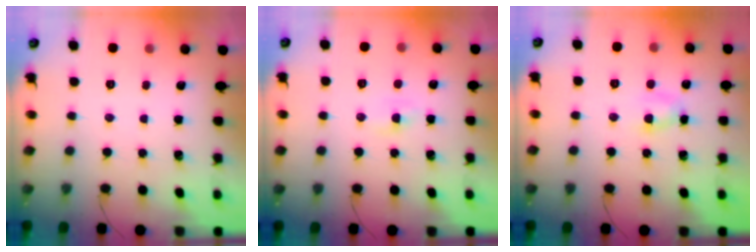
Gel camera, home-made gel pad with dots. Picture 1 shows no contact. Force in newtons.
{"total": 0.0}
{"total": 4.2, "press": 4.1, "slide": 1.1}